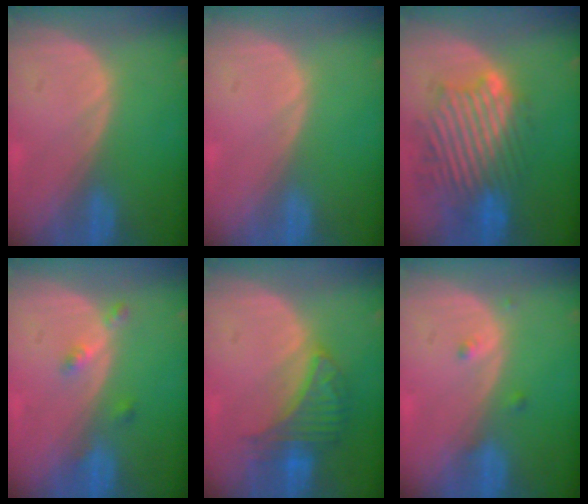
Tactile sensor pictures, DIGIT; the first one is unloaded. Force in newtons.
{"total": 0.0}
{"total": 11.0, "press": 10.3, "slide": 3.9}
{"total": 2.7, "press": 2.3, "slide": 1.5}
{"total": 6.6, "press": 6.2, "slide": 2.2}
{"total": 1.3, "press": 1.3, "slide": 0.0}